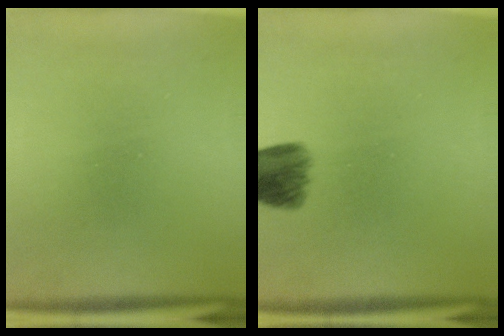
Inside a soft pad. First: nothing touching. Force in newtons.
{"total": 6.4}